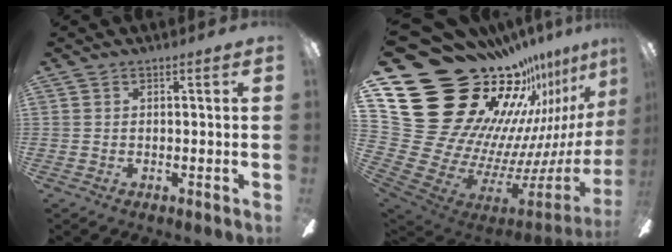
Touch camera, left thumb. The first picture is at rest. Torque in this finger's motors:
{"motor_torque": [2.24, 2.24, 0.91, -1.86, 0.21]}